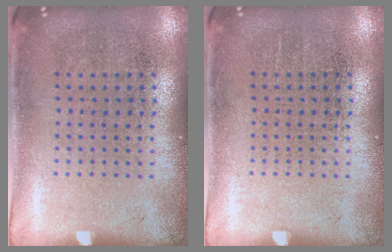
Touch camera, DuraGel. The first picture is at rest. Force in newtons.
{"total": 0.0}